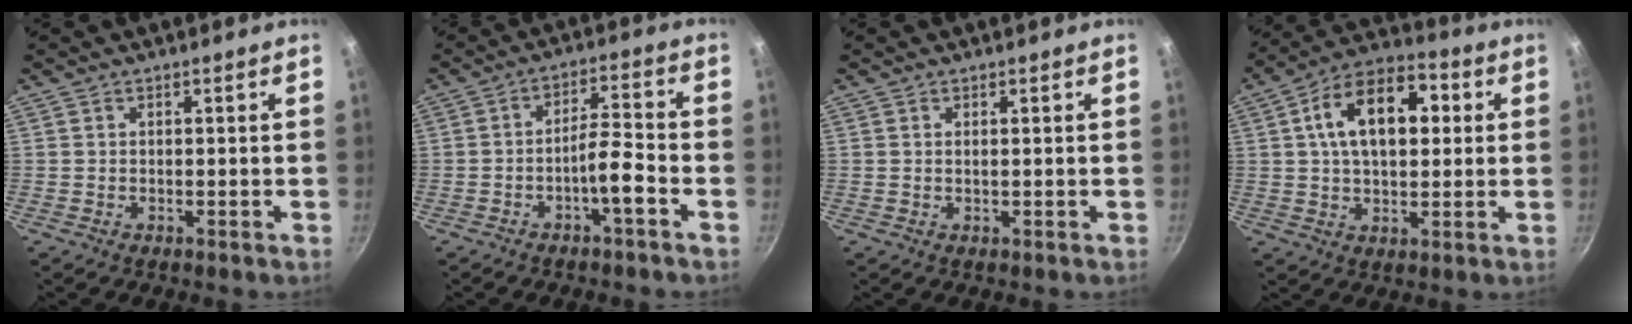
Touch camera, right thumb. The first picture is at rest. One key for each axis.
{"total": 6.2, "fx": -3.1, "fy": 1.2, "fz": 5.3, "tx": -0.093, "ty": 0.036, "tz": -0.050}
{"total": 0.7, "fx": 0.2, "fy": 0.2, "fz": 0.7, "tx": -0.013, "ty": -0.001, "tz": 0.003}
{"total": 16.3, "fx": 3.3, "fy": 9.8, "fz": 12.6, "tx": -0.168, "ty": 0.020, "tz": 0.038}